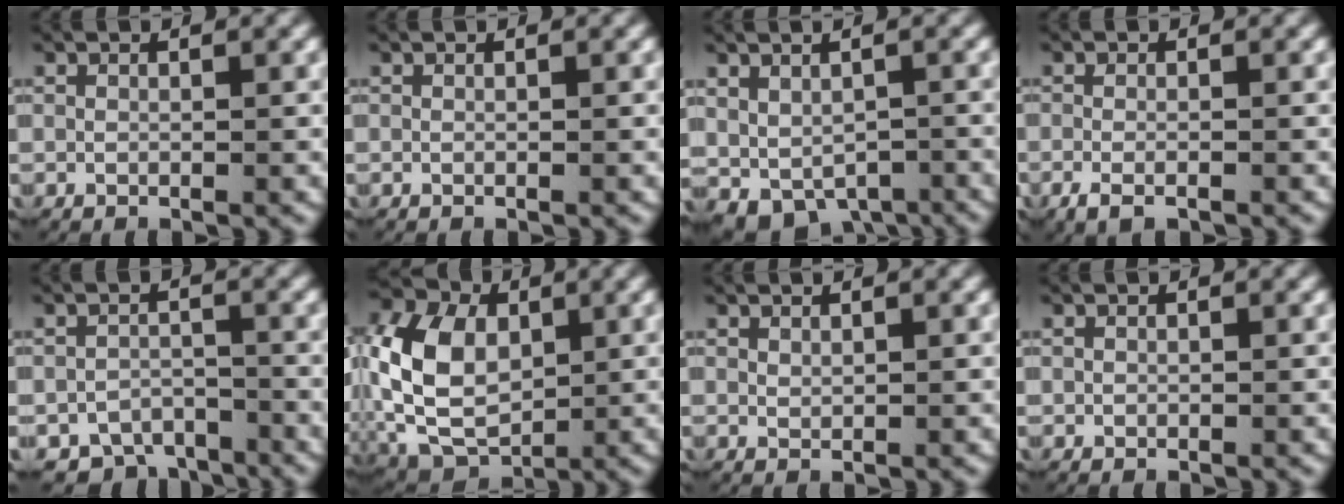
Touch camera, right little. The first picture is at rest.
{"total": 0.0}
{"total": 7.1, "force": [-4.1, 4.9, 3.0], "torque": [-0.057, -0.037, -0.050]}
{"total": 2.1, "force": [-1.4, 0.9, 1.2], "torque": [-0.035, -0.007, -0.020]}
{"total": 6.1, "force": [-4.9, 3.4, 1.2], "torque": [0.003, -0.016, -0.087]}
{"total": 9.8, "force": [-0.3, 7.5, 6.4], "torque": [-0.160, -0.033, 0.009]}
{"total": 0.6, "force": [0.5, 0.3, 0.2], "torque": [-0.005, -0.002, 0.015]}
{"total": 0.5, "force": [0.1, 0.5, 0.1], "torque": [-0.006, -0.001, 0.003]}